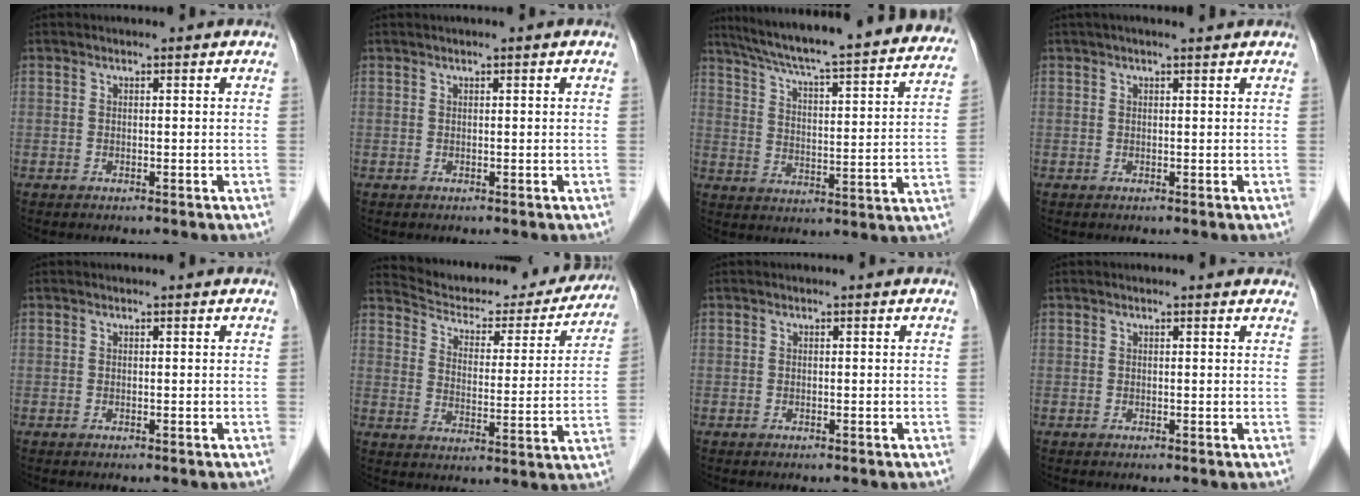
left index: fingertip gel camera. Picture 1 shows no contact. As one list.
[{"total": 0.5, "force": [0.4, -0.1, 0.3], "torque": [-0.011, 0.004, 0.012]}, {"total": 30.5, "force": [27.0, 3.1, 14.0], "torque": [-0.218, -0.044, 0.343]}, {"total": 3.9, "force": [3.2, 0.2, 2.1], "torque": [-0.029, 0.026, 0.046]}, {"total": 0.0}, {"total": 22.1, "force": [20.6, 5.4, 5.7], "torque": [-0.079, -0.029, 0.265]}, {"total": 0.0}, {"total": 3.2, "force": [2.9, 0.8, 1.0], "torque": [-0.012, 0.012, 0.021]}]